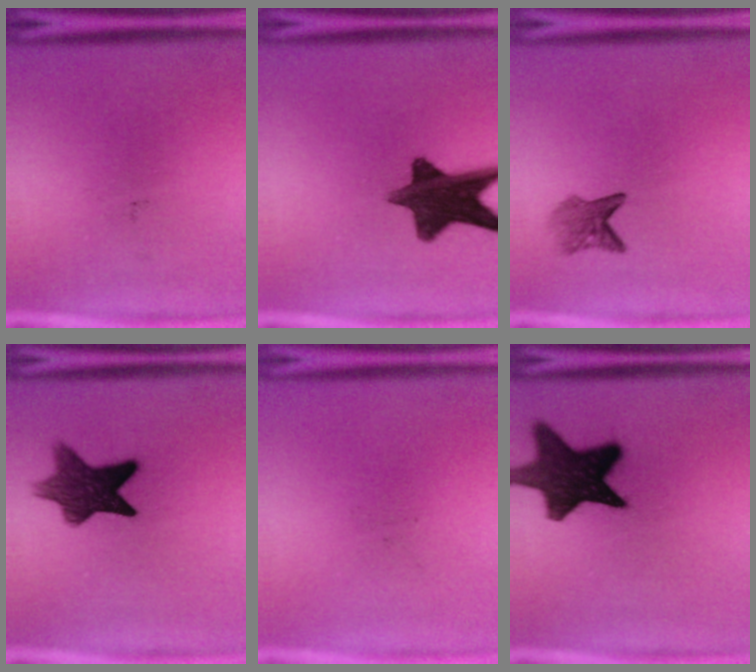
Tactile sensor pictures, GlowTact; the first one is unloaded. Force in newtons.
{"total": 12.8}
{"total": 2.9}
{"total": 9.8}
{"total": 0.0}
{"total": 15.4}